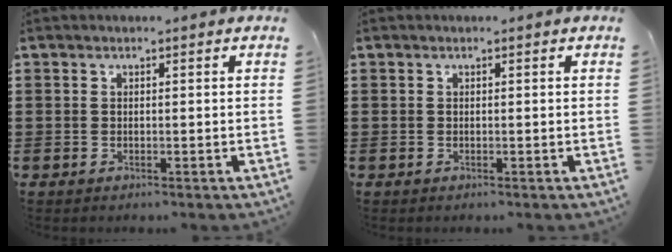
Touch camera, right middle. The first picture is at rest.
{"total": 0.0}